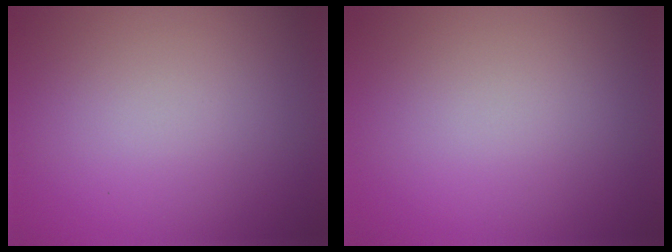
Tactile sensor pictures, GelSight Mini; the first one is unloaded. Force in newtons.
{"total": 0.0}